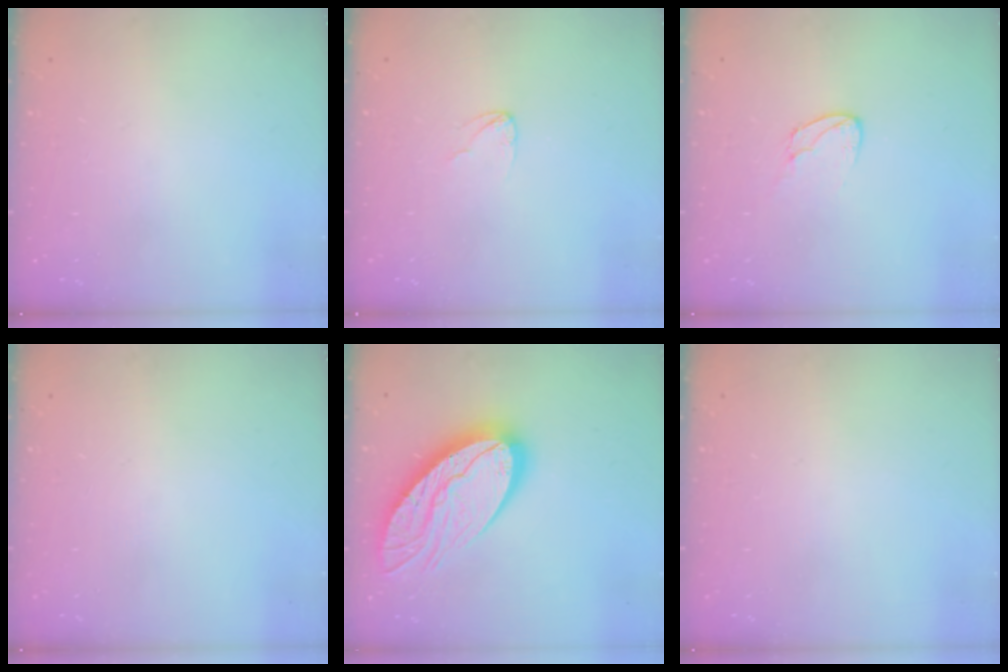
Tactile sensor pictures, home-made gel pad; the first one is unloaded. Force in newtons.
{"total": 2.3, "press": 2.3, "slide": 0.1}
{"total": 4.5, "press": 4.5, "slide": 0.4}
{"total": 0.0}
{"total": 20.2, "press": 20.1, "slide": 1.8}
{"total": 0.0}